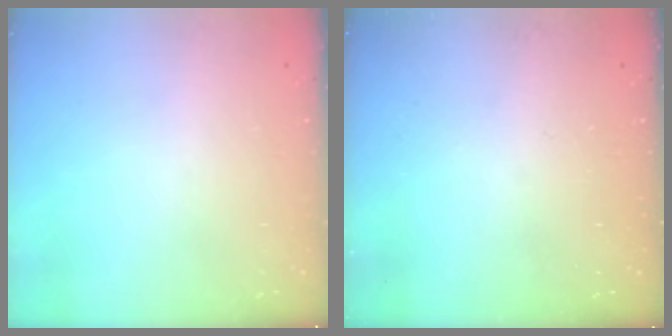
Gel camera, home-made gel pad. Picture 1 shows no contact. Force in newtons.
{"total": 0.0}